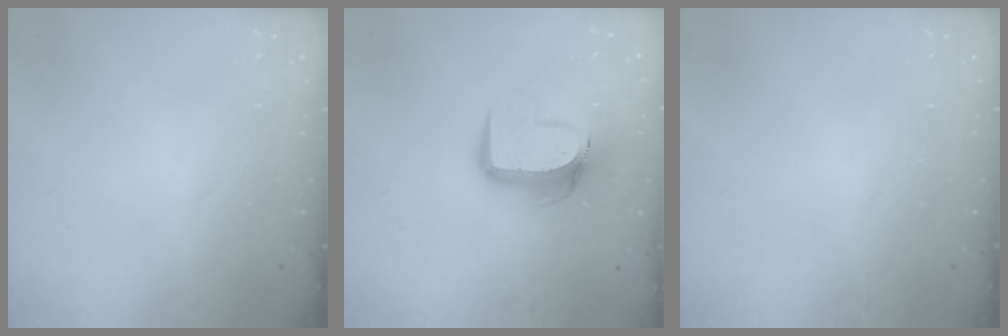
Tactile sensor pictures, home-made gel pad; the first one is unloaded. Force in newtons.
{"total": 12.2, "press": 12.1, "slide": 1.2}
{"total": 0.0}